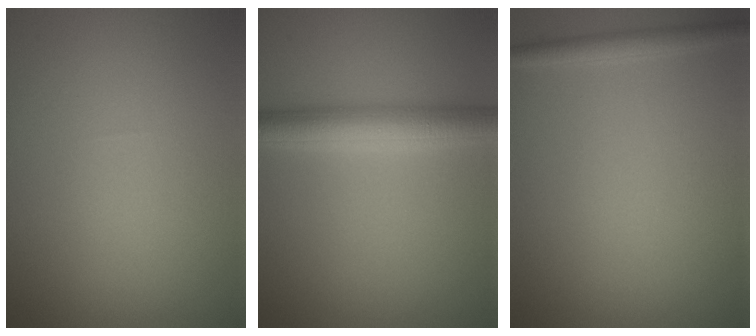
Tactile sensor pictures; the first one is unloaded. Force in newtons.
{"total": 4.4, "press": 4.4, "slide": 0.1}
{"total": 1.5, "press": 1.5, "slide": 0.1}